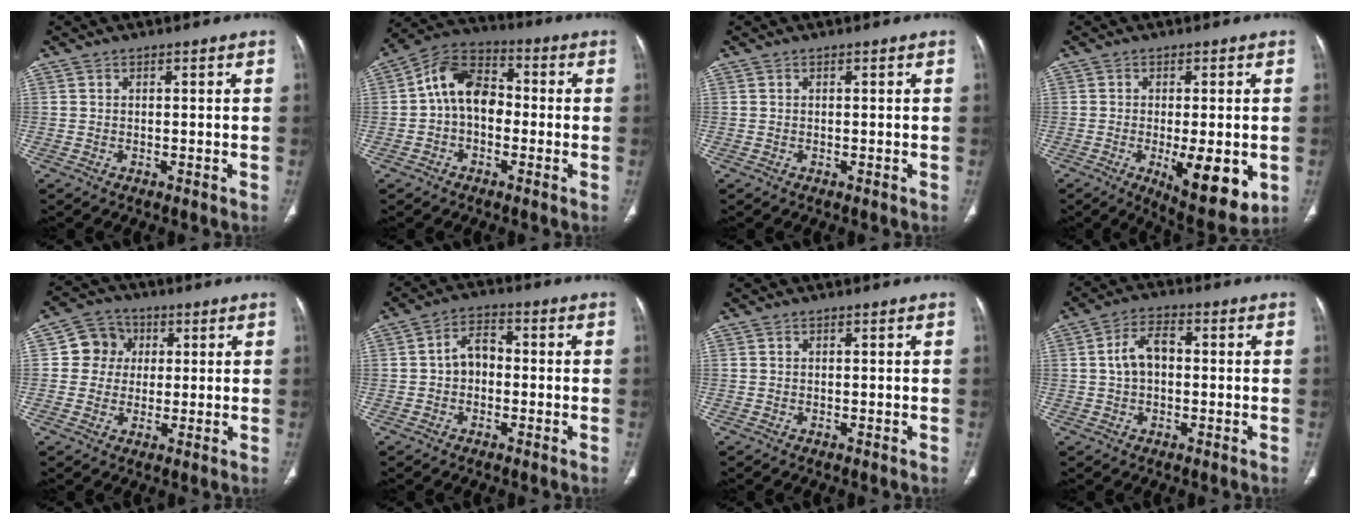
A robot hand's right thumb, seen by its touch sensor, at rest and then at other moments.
{"total": 10.9, "force": [-0.5, 7.8, 7.5], "torque": [-0.107, 0.034, -0.025]}
{"total": 0.0}
{"total": 11.8, "force": [-2.9, 4.1, 10.7], "torque": [-0.141, -0.023, -0.035]}
{"total": 6.9, "force": [1.2, 6.5, 2.0], "torque": [0.001, 0.006, 0.012]}
{"total": 5.4, "force": [-0.5, 3.9, 3.6], "torque": [-0.043, 0.021, -0.022]}
{"total": 0.0}
{"total": 6.2, "force": [0.3, 3.9, 4.9], "torque": [-0.087, 0.020, -0.003]}